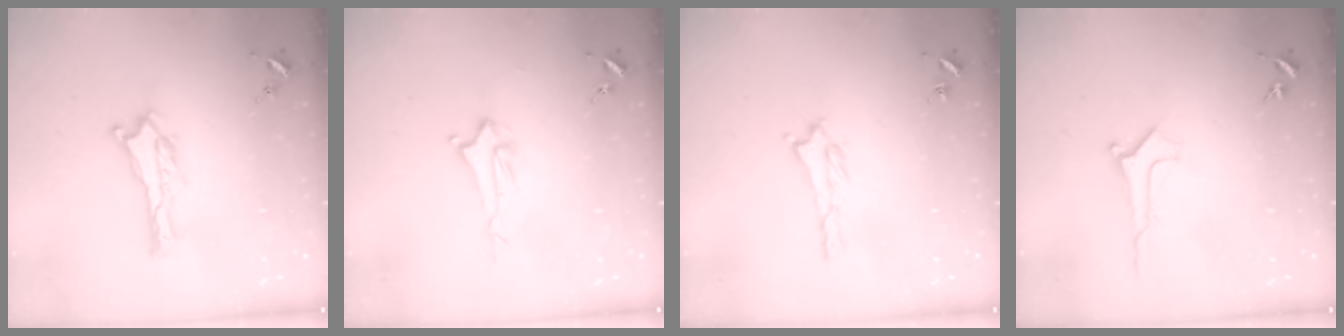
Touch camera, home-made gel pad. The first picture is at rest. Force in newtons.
{"total": 2.0, "press": 2.0, "slide": 0.4}
{"total": 1.4, "press": 1.4, "slide": 0.3}
{"total": 0.6, "press": 0.6, "slide": 0.1}